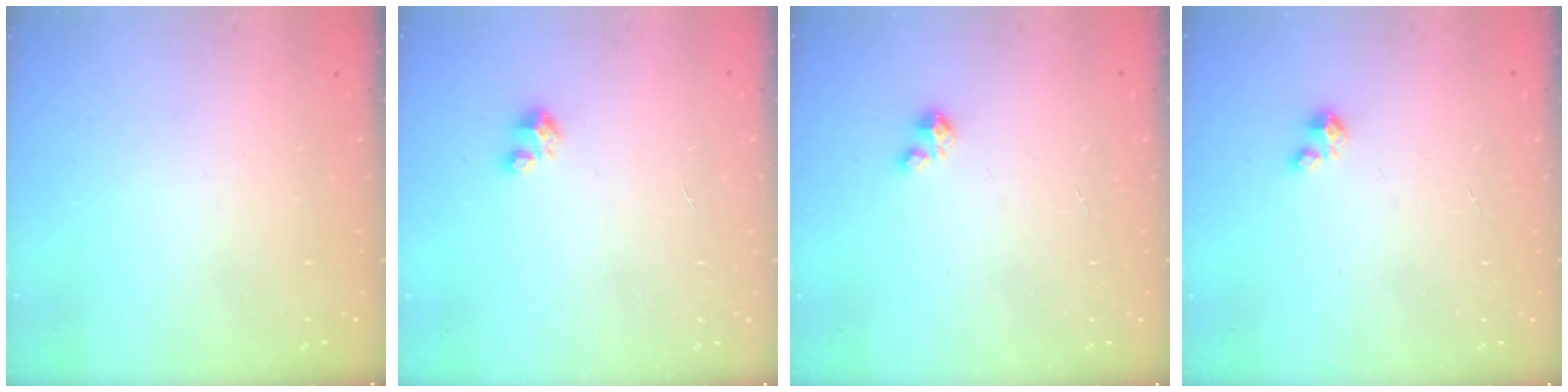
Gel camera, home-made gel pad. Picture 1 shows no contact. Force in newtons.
{"total": 1.7, "press": 1.7, "slide": 0.1}
{"total": 2.0, "press": 2.0, "slide": 0.1}
{"total": 2.0, "press": 2.0, "slide": 0.1}